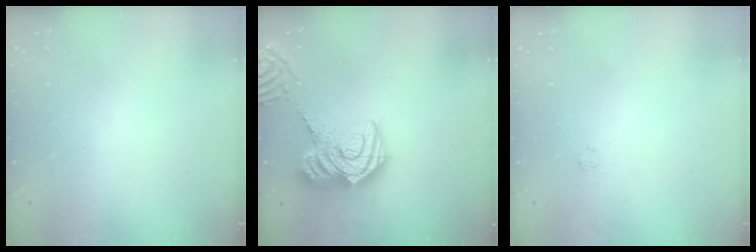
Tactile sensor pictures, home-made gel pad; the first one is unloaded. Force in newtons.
{"total": 20.4, "press": 20.3, "slide": 2.1}
{"total": 1.7, "press": 1.2, "slide": 1.1}